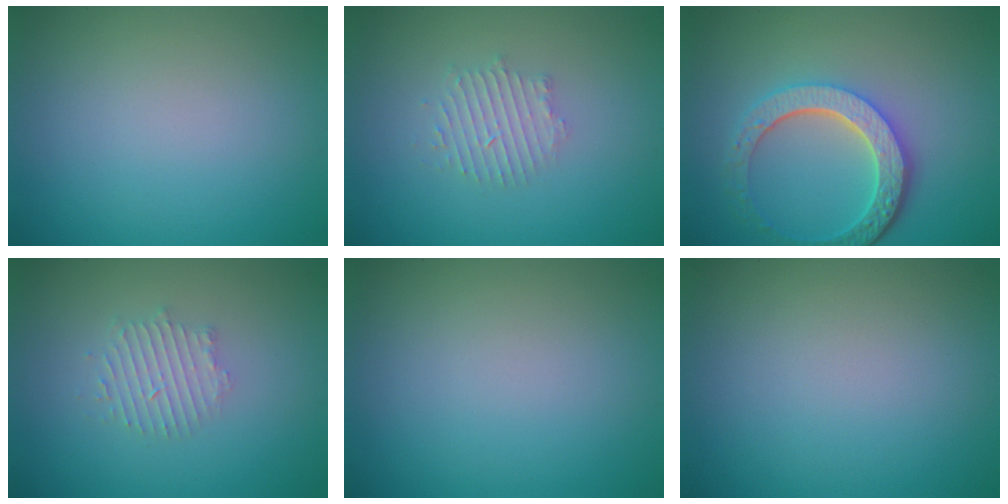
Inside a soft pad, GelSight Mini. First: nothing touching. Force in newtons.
{"total": 2.1, "press": 2.1, "slide": 0.4}
{"total": 5.6, "press": 4.3, "slide": 3.6}
{"total": 2.1, "press": 2.1, "slide": 0.4}
{"total": 0.0}
{"total": 0.0}